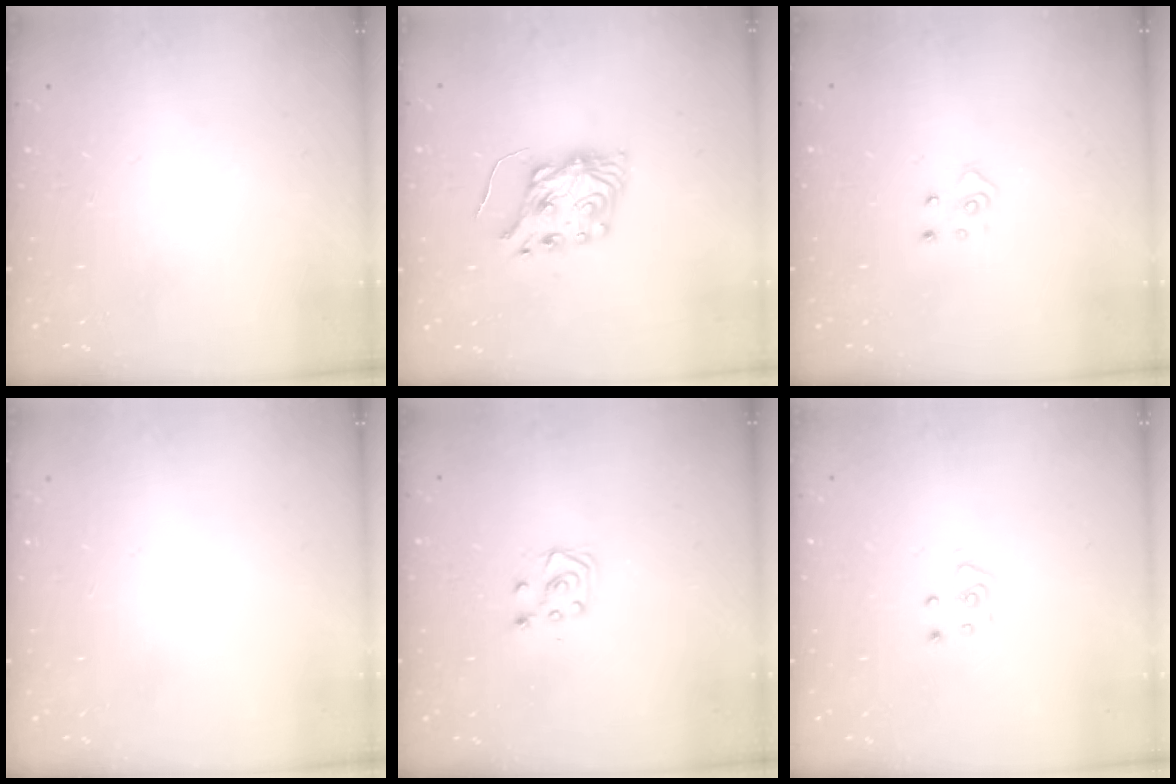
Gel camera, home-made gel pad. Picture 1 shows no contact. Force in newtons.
{"total": 7.1, "press": 7.0, "slide": 0.7}
{"total": 4.7, "press": 4.7, "slide": 0.4}
{"total": 0.0}
{"total": 5.1, "press": 5.1, "slide": 0.4}
{"total": 3.9, "press": 3.9, "slide": 0.2}